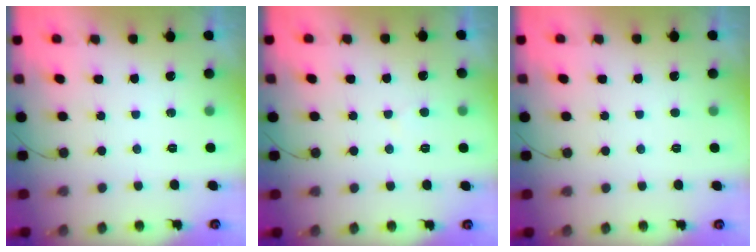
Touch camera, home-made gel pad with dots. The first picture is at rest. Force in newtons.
{"total": 3.2, "press": 3.2, "slide": 0.4}
{"total": 1.6, "press": 1.5, "slide": 0.2}